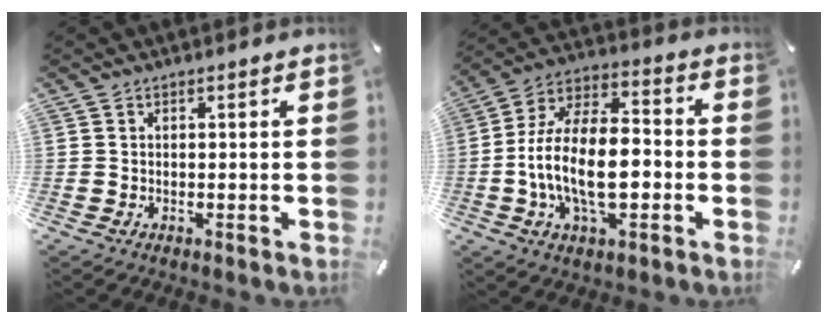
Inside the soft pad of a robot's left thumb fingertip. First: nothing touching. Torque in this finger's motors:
{"motor_torque": [0.27, 1.66, 0.62, 0.10, 0.61]}